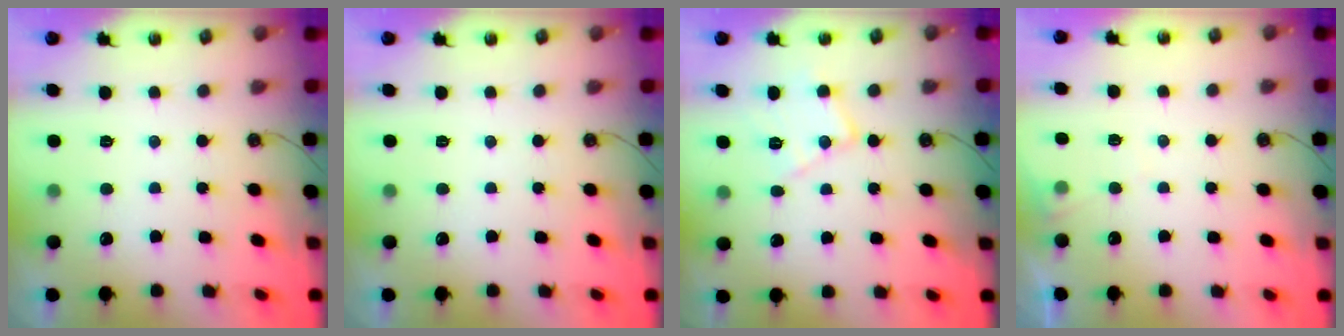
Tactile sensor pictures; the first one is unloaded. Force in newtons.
{"total": 0.0}
{"total": 10.3, "press": 10.3, "slide": 0.5}
{"total": 6.2, "press": 6.2, "slide": 0.8}